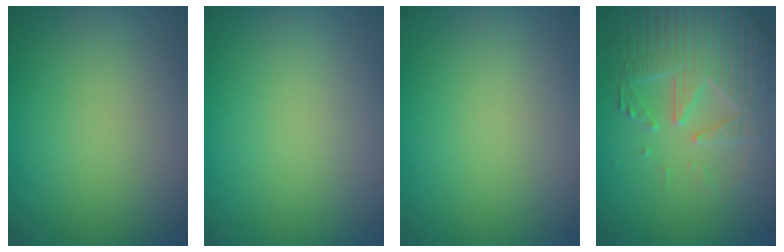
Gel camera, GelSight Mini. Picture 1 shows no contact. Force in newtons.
{"total": 0.0}
{"total": 0.0}
{"total": 4.4, "press": 4.2, "slide": 1.3}